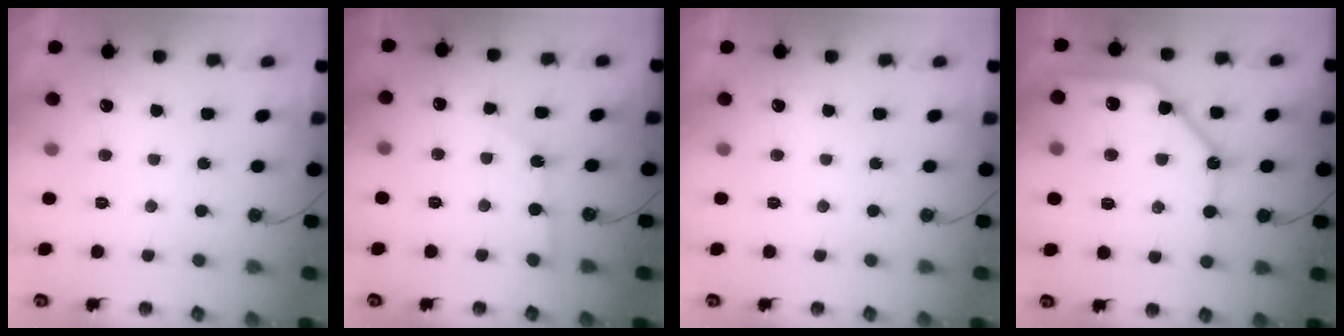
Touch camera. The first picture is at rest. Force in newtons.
{"total": 4.6, "press": 4.5, "slide": 0.7}
{"total": 0.0}
{"total": 17.8, "press": 17.7, "slide": 2.1}